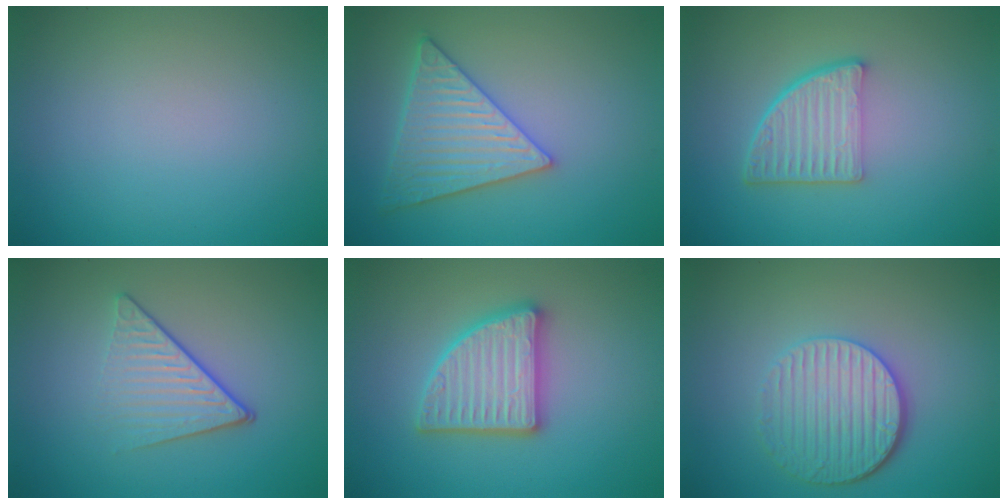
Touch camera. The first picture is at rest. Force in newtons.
{"total": 5.4, "press": 4.9, "slide": 2.4}
{"total": 4.8, "press": 3.4, "slide": 3.5}
{"total": 4.2, "press": 2.7, "slide": 3.2}
{"total": 4.9, "press": 4.8, "slide": 0.7}
{"total": 4.8, "press": 3.9, "slide": 2.8}